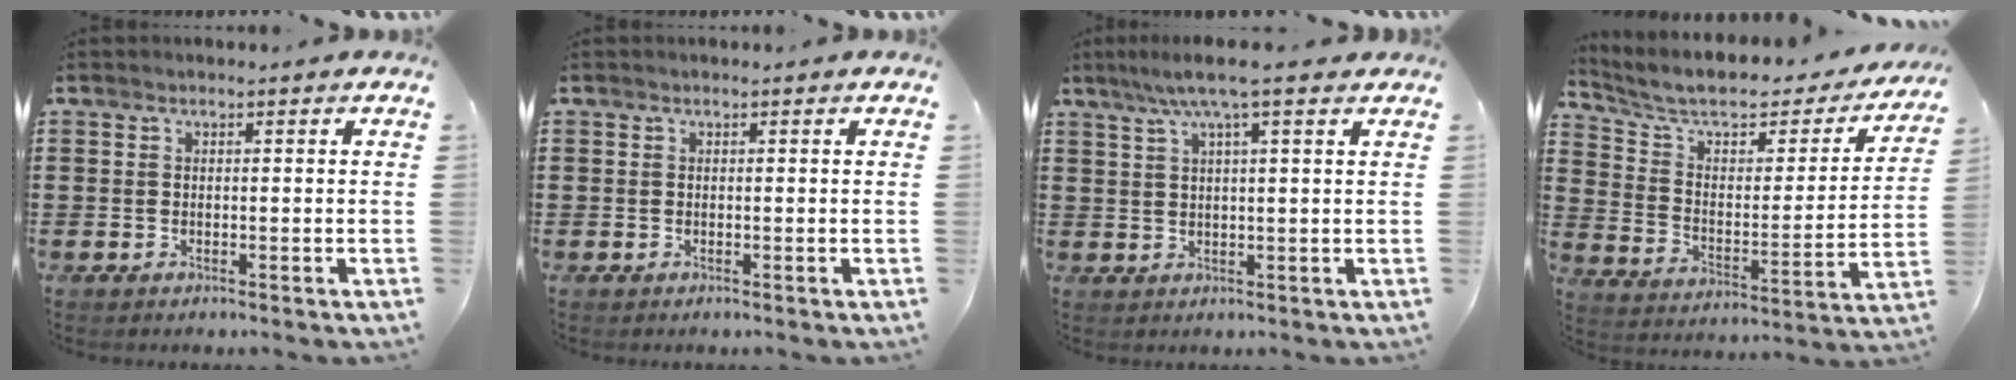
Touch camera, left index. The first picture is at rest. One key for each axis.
{"total": 0.0}
{"total": 5.8, "fx": 3.8, "fy": 0.4, "fz": 4.4, "tx": -0.095, "ty": 0.003, "tz": 0.066}
{"total": 7.6, "fx": 6.0, "fy": 2.7, "fz": 3.8, "tx": -0.093, "ty": -0.037, "tz": 0.099}